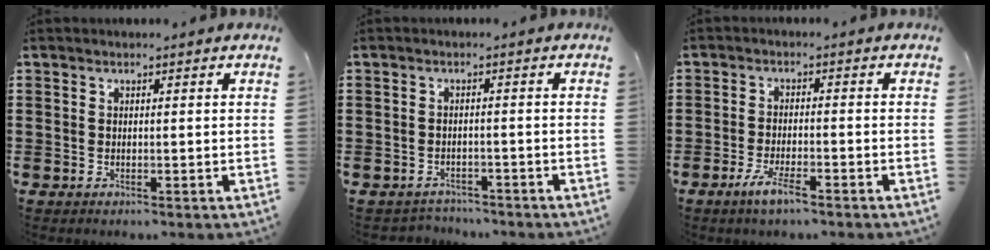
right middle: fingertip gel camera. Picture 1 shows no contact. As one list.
[{"total": 1.9, "force": [-1.8, 0.4, -0.2], "torque": [-0.004, 0.000, -0.042]}, {"total": 4.1, "force": [-2.6, 0.7, 3.0], "torque": [-0.061, -0.002, -0.049]}]